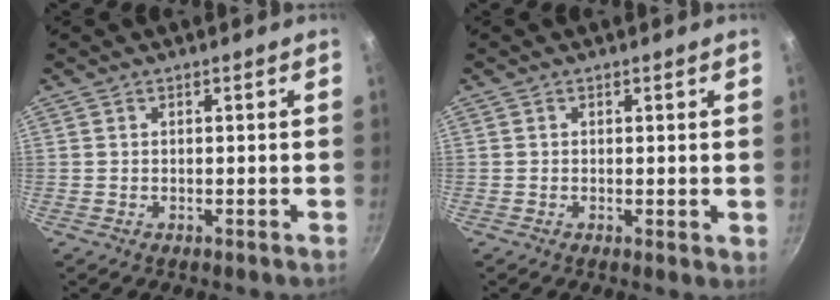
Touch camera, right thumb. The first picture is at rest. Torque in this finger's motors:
{"motor_torque": [-0.43, -0.22, -0.36, 0.02, -0.01]}